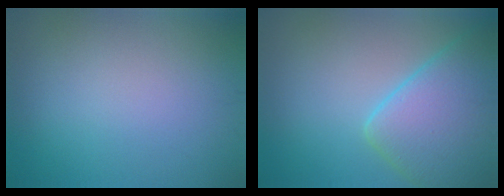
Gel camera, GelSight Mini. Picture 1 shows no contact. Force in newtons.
{"total": 8.5, "press": 8.5, "slide": 0.5}